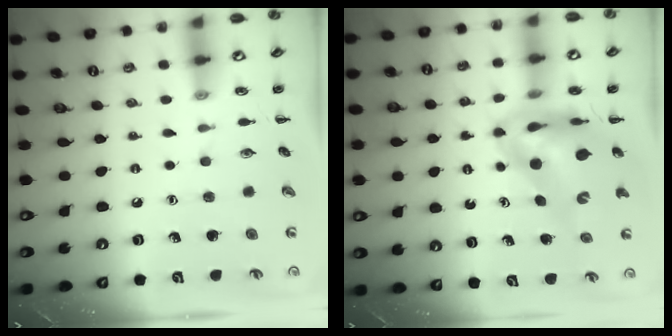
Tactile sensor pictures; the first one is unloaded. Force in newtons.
{"total": 11.4, "press": 10.9, "slide": 3.5}